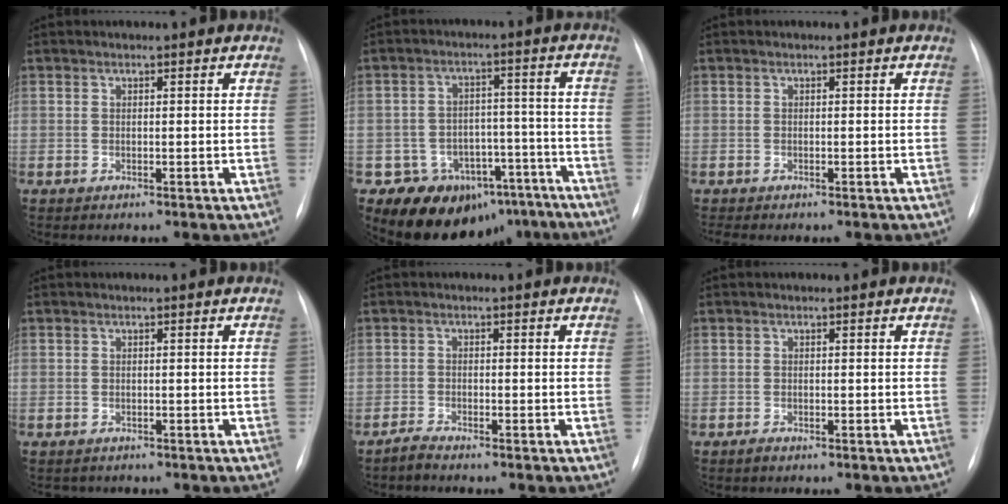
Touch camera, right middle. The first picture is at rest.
{"total": 13.3, "force": [-9.9, 8.6, 2.5], "torque": [-0.015, 0.061, -0.125]}
{"total": 1.6, "force": [-1.3, 0.3, 0.8], "torque": [-0.010, -0.005, -0.014]}
{"total": 1.2, "force": [-0.9, 0.7, -0.2], "torque": [-0.005, 0.000, -0.012]}
{"total": 1.6, "force": [-1.6, -0.1, 0.5], "torque": [-0.019, -0.005, -0.033]}
{"total": 0.6, "force": [-0.4, 0.2, 0.3], "torque": [-0.009, -0.001, -0.005]}